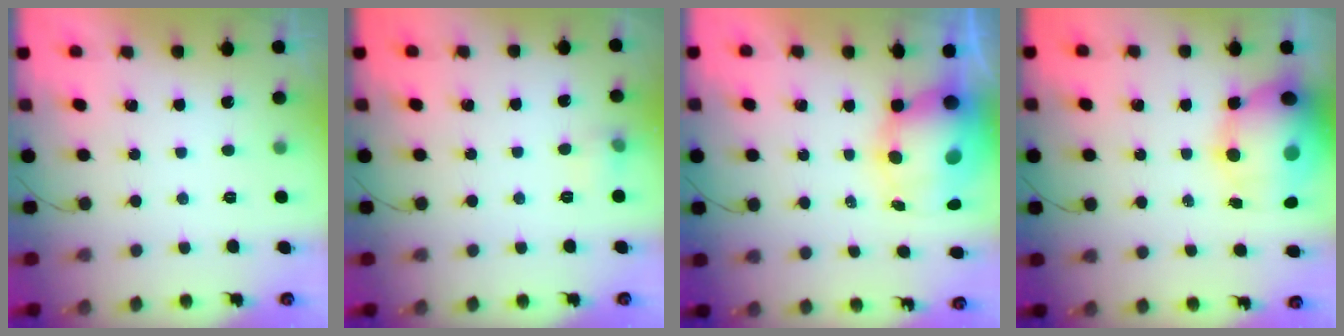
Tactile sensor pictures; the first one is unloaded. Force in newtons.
{"total": 5.3, "press": 5.1, "slide": 1.5}
{"total": 11.8, "press": 11.3, "slide": 3.2}
{"total": 18.5, "press": 17.9, "slide": 4.9}